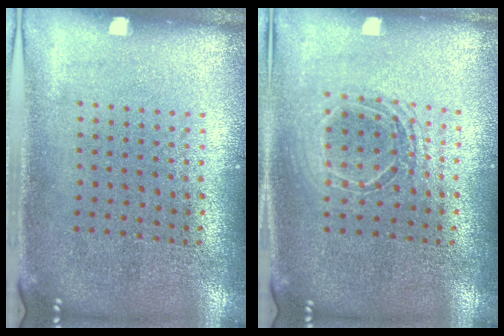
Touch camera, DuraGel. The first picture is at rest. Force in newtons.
{"total": 1.5, "press": 1.3, "slide": 0.8}